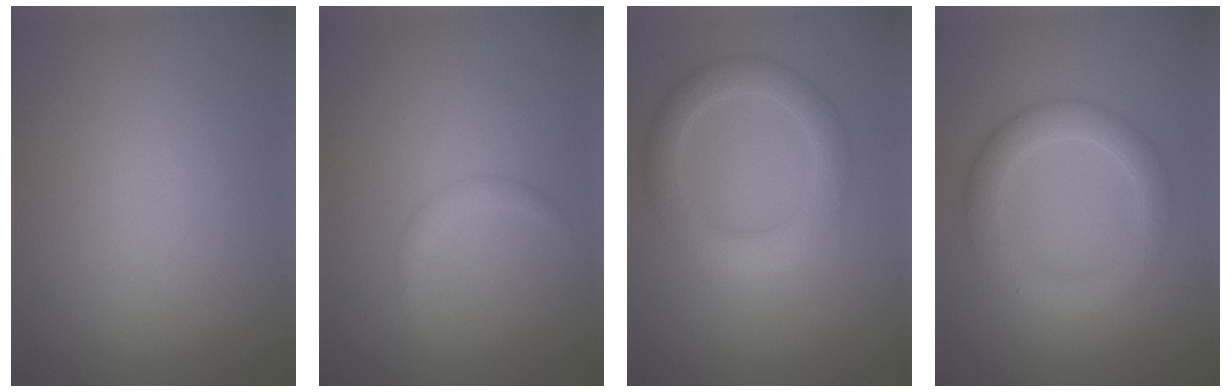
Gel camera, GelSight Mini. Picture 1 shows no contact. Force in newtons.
{"total": 1.1, "press": 1.1, "slide": 0.1}
{"total": 3.9, "press": 3.9, "slide": 0.1}
{"total": 4.0, "press": 4.0, "slide": 0.3}